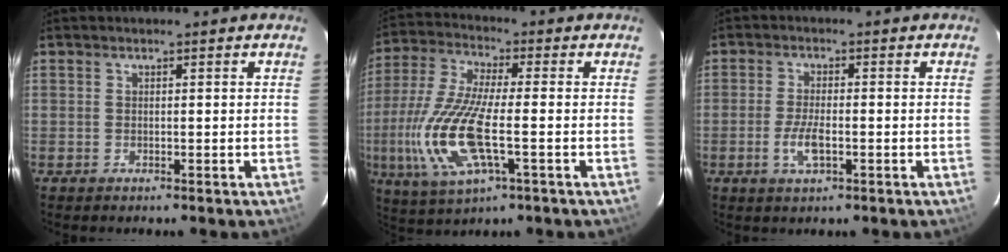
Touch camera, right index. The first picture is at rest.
{"total": 16.2, "force": [-3.7, 4.8, 15.0], "torque": [-0.330, -0.014, -0.072]}
{"total": 4.6, "force": [-1.5, 1.5, 4.0], "torque": [-0.088, -0.005, -0.030]}